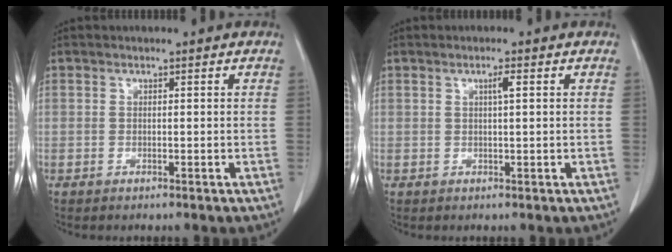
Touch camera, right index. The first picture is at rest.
{"total": 1.4, "force": [0.4, 0.0, 1.3], "torque": [-0.023, 0.002, 0.007]}